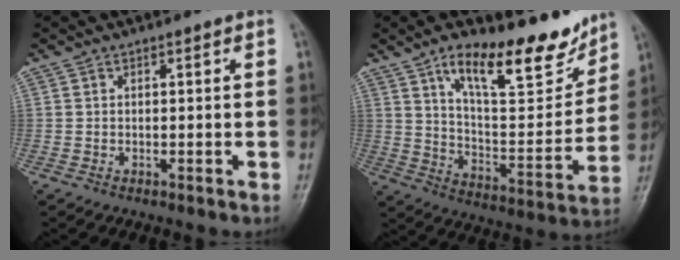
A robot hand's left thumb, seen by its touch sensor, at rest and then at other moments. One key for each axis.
{"total": 19.8, "fx": 13.4, "fy": 7.2, "fz": 12.6, "tx": -0.142, "ty": -0.079, "tz": 0.221}